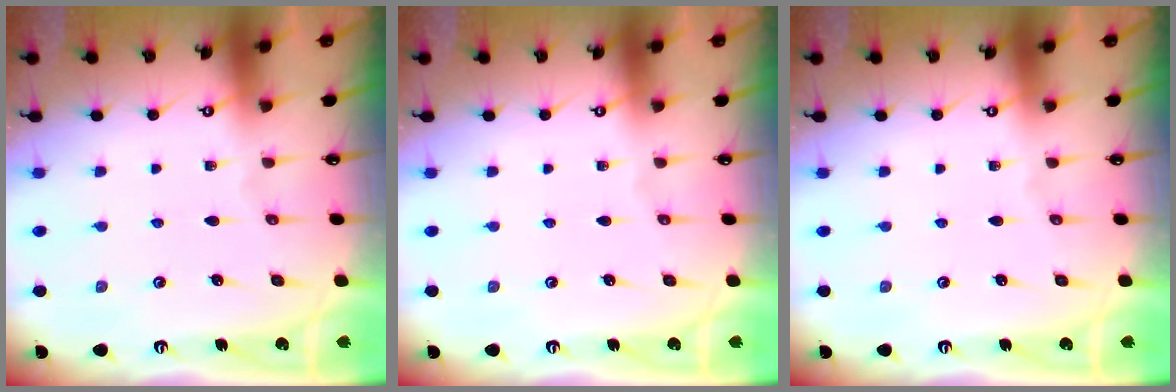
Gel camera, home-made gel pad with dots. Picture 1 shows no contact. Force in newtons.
{"total": 0.0}
{"total": 0.0}